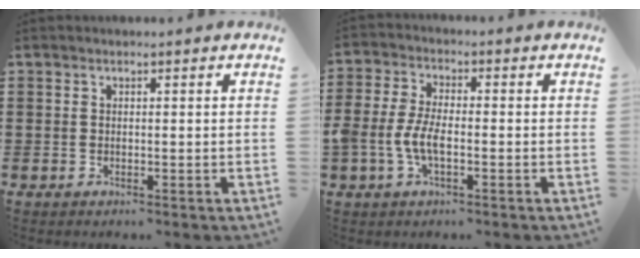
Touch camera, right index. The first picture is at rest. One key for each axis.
{"total": 5.5, "fx": -1.7, "fy": 2.5, "fz": 4.6, "tx": -0.113, "ty": -0.004, "tz": -0.040}